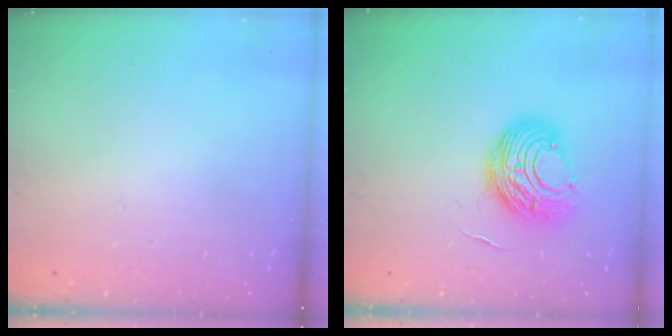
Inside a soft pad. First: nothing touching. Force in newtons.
{"total": 10.1, "press": 10.1, "slide": 0.8}